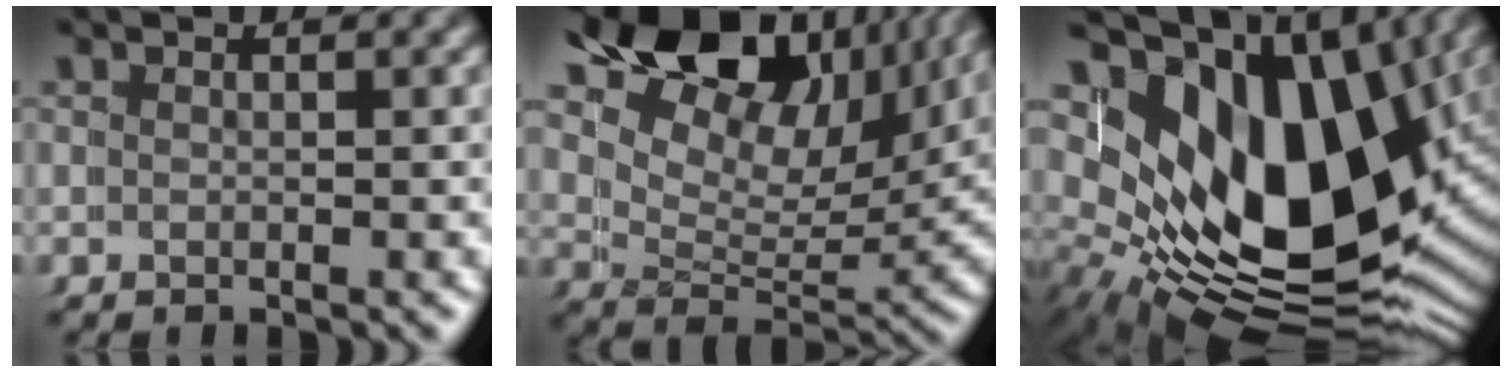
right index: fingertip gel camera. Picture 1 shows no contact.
{"total": 16.2, "force": [8.2, 10.4, 9.4], "torque": [-0.162, 0.021, 0.106]}
{"total": 20.4, "force": [0.9, 13.3, 15.4], "torque": [-0.277, -0.052, 0.032]}